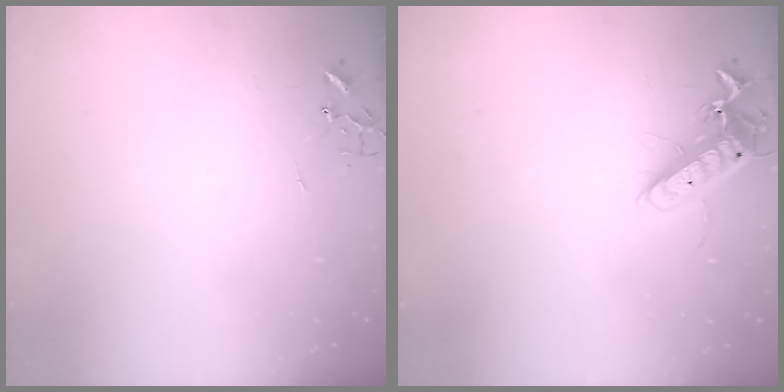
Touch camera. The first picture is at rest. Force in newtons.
{"total": 13.0, "press": 12.9, "slide": 1.9}